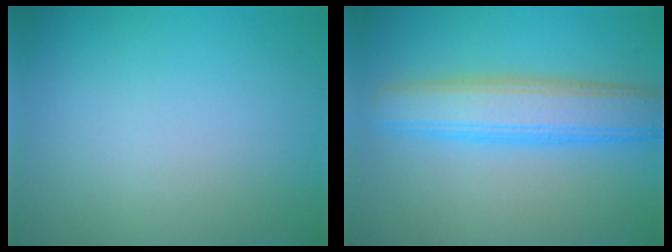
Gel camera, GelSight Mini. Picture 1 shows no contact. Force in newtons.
{"total": 5.8, "press": 5.8, "slide": 0.1}